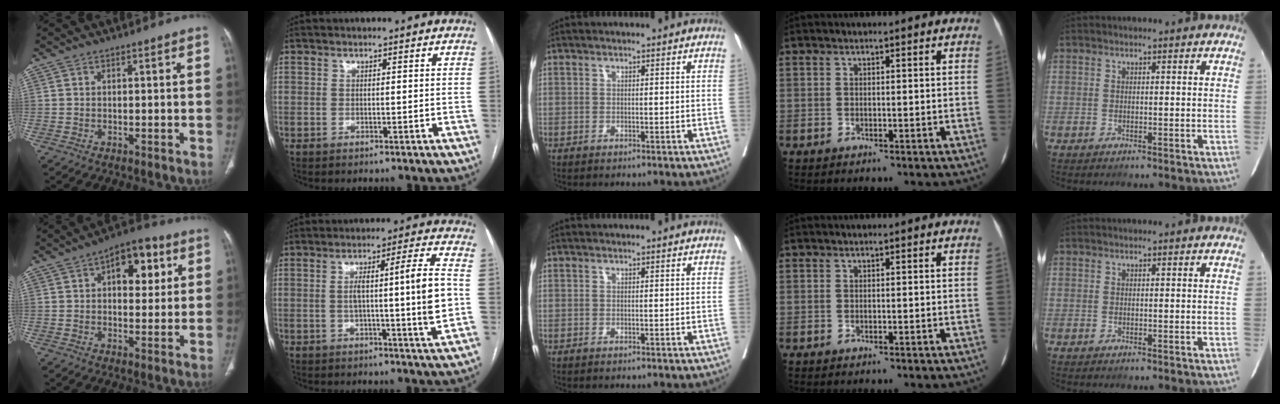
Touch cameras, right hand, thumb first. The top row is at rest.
{"thumb": {"total": 10.7, "force": [3.4, 6.1, 8.1], "torque": [-0.074, 0.008, 0.043]}, "index": {"total": 11.0, "force": [-0.5, -1.0, 10.9], "torque": [-0.176, 0.002, -0.010]}}